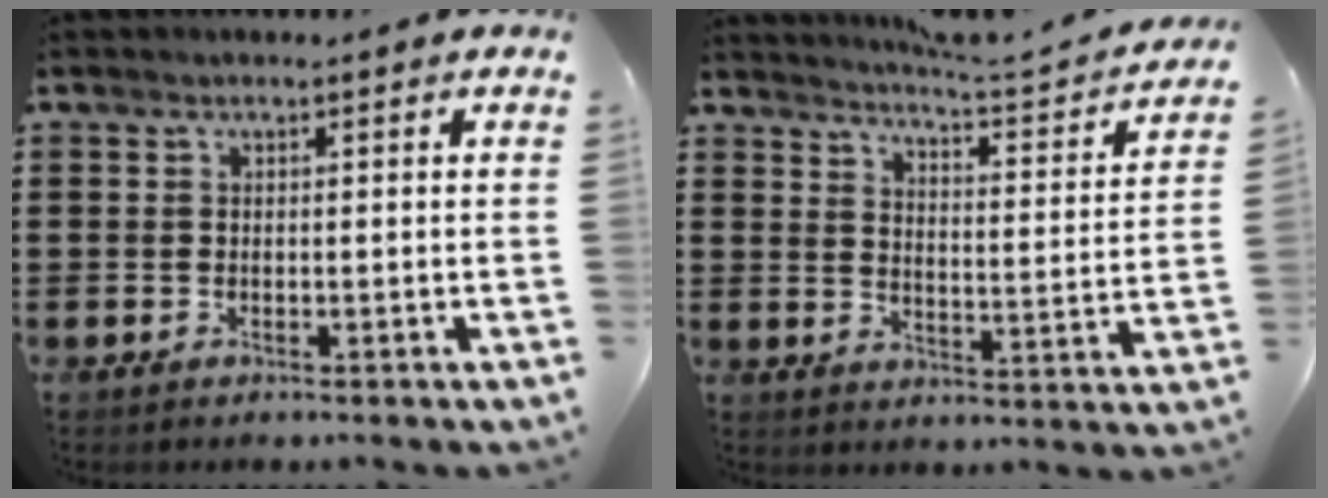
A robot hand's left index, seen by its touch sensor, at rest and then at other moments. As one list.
[{"total": 3.5, "force": [3.3, -0.7, 1.0], "torque": [-0.033, -0.036, 0.046]}]